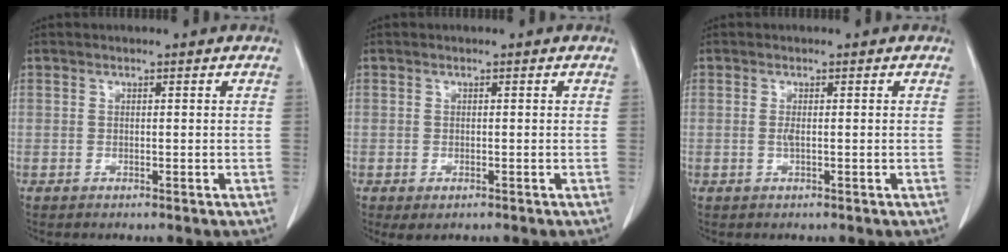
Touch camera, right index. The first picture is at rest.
{"total": 1.6, "force": [-0.8, 0.8, 1.1], "torque": [-0.018, -0.003, -0.004]}
{"total": 0.9, "force": [-0.1, 0.1, 0.9], "torque": [-0.021, -0.002, -0.001]}